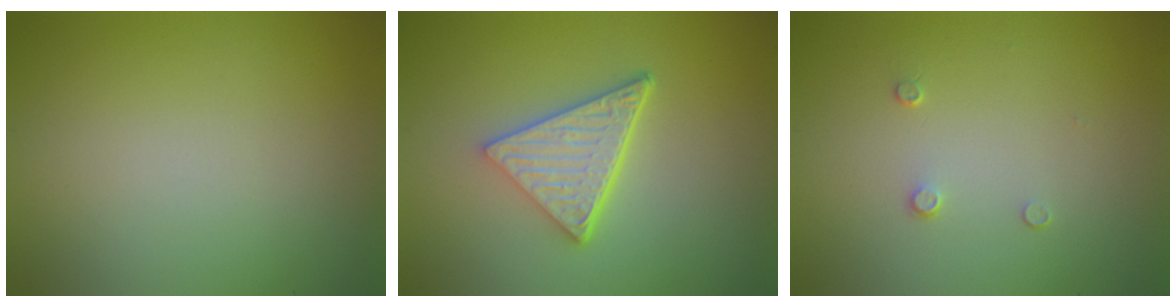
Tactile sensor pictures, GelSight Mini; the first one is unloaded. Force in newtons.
{"total": 5.3, "press": 3.7, "slide": 3.8}
{"total": 0.8, "press": 0.4, "slide": 0.6}